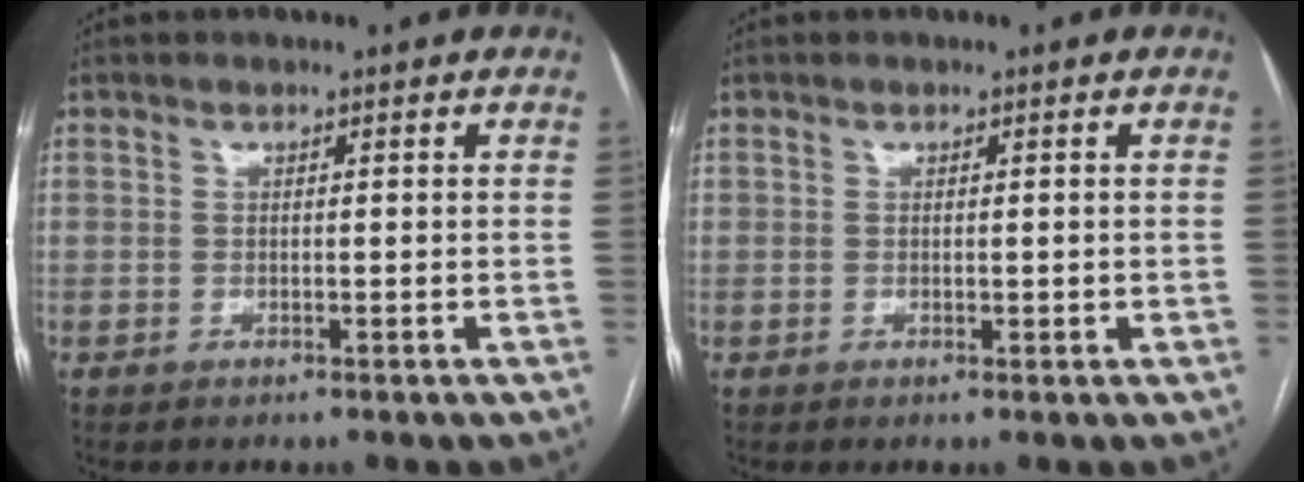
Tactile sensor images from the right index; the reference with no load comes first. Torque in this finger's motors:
{"motor_torque": [-0.39, 0.56, 0.00, 0.02]}